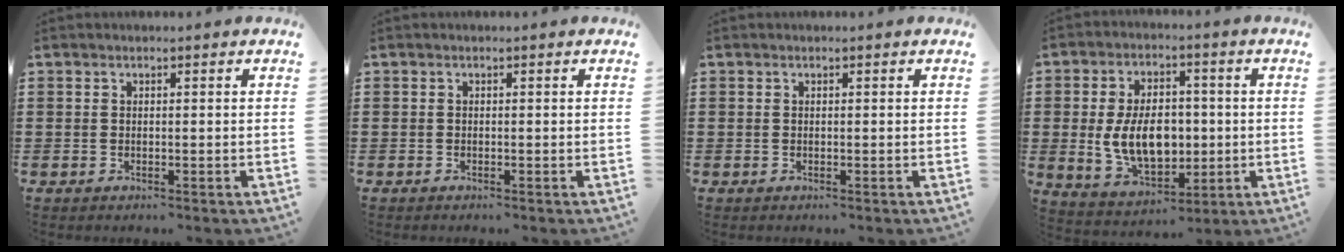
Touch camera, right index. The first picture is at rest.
{"total": 0.0}
{"total": 0.0}
{"total": 10.1, "force": [-0.5, 6.4, 7.8], "torque": [-0.145, 0.000, -0.014]}